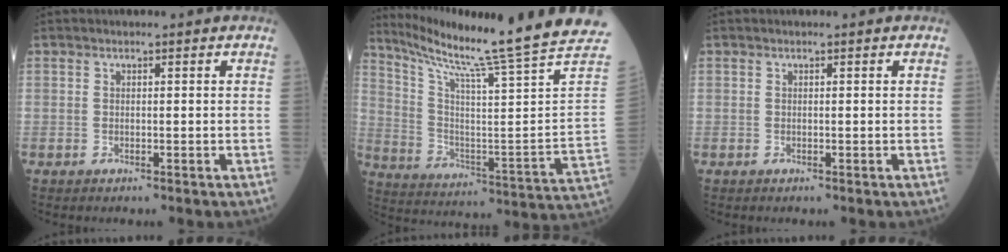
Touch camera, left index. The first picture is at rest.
{"total": 24.8, "force": [21.4, -4.1, 12.0], "torque": [-0.204, -0.113, 0.305]}
{"total": 0.0}